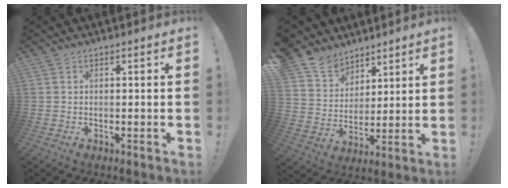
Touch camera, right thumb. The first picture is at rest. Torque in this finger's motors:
{"motor_torque": [0.61, 3.09, 0.25, 0.27, 0.06]}